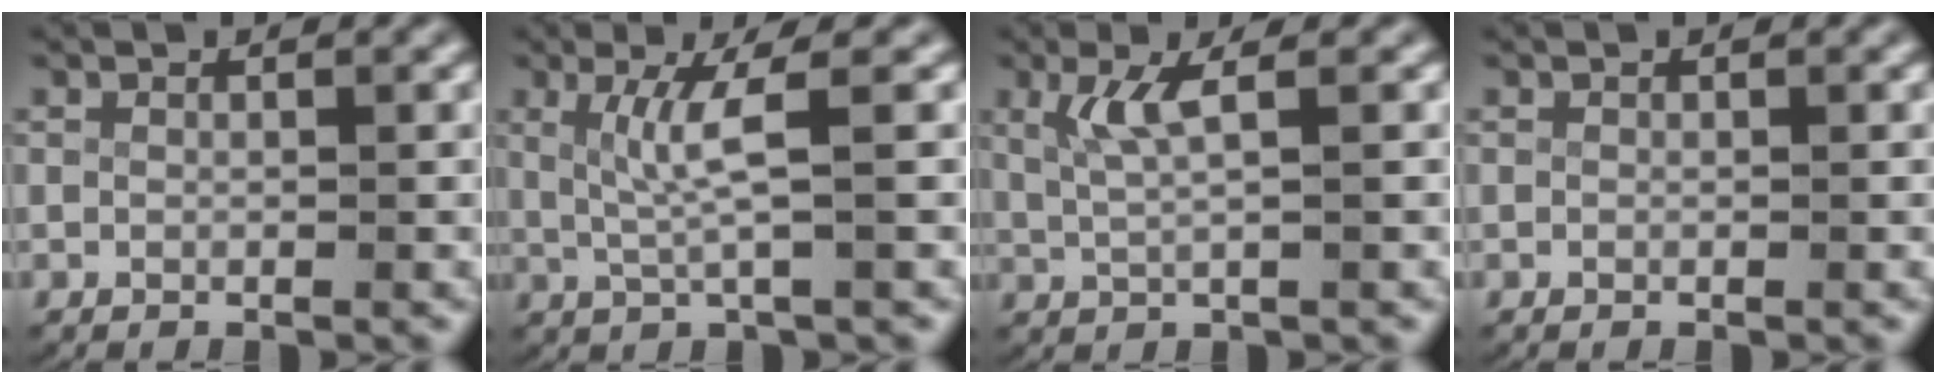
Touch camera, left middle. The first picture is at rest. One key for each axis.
{"total": 3.1, "fx": 0.4, "fy": -0.3, "fz": 3.1, "tx": -0.063, "ty": -0.003, "tz": 0.014}
{"total": 2.5, "fx": 0.8, "fy": 0.4, "fz": 2.4, "tx": -0.060, "ty": -0.006, "tz": 0.023}
{"total": 0.0}